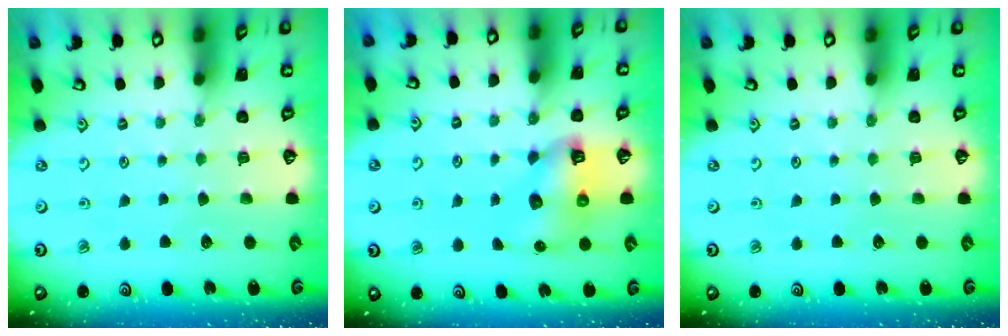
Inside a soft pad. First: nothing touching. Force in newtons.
{"total": 8.2, "press": 8.1, "slide": 1.3}
{"total": 0.0}